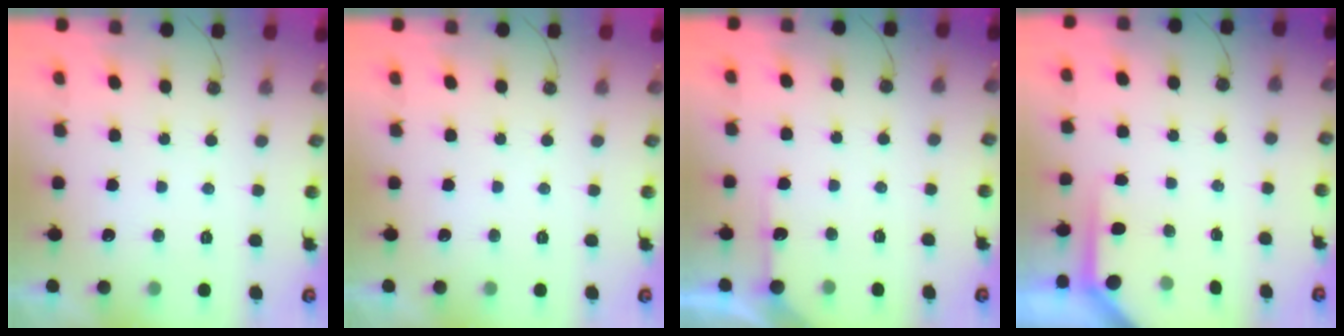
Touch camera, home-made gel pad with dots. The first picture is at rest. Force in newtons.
{"total": 0.0}
{"total": 5.0, "press": 4.9, "slide": 0.6}
{"total": 3.3, "press": 3.3, "slide": 0.3}